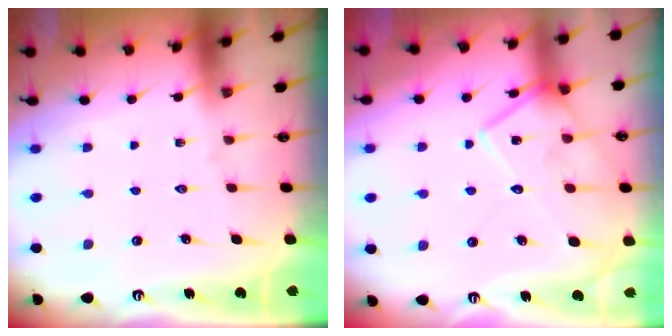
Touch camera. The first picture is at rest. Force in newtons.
{"total": 15.5, "press": 15.4, "slide": 1.2}